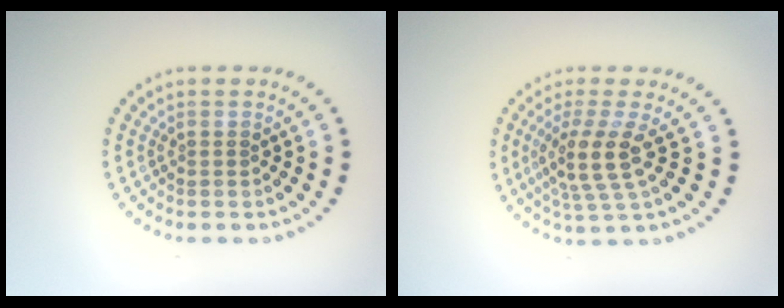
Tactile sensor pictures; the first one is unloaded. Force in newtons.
{"total": 3.8, "press": 2.9, "slide": 2.5}